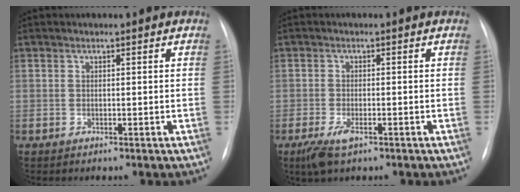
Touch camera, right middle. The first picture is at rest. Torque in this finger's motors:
{"motor_torque": [0.57, -0.42, 0.23, 0.07]}